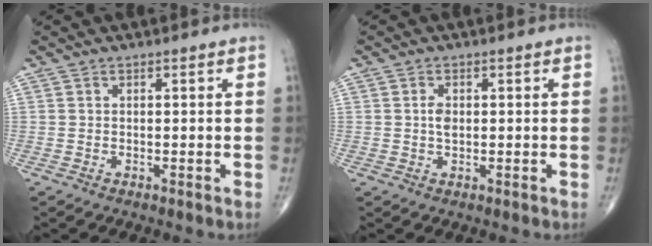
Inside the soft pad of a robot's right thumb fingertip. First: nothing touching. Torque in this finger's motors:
{"motor_torque": [-0.48, 0.51, 0.18, -0.03, 0.06]}